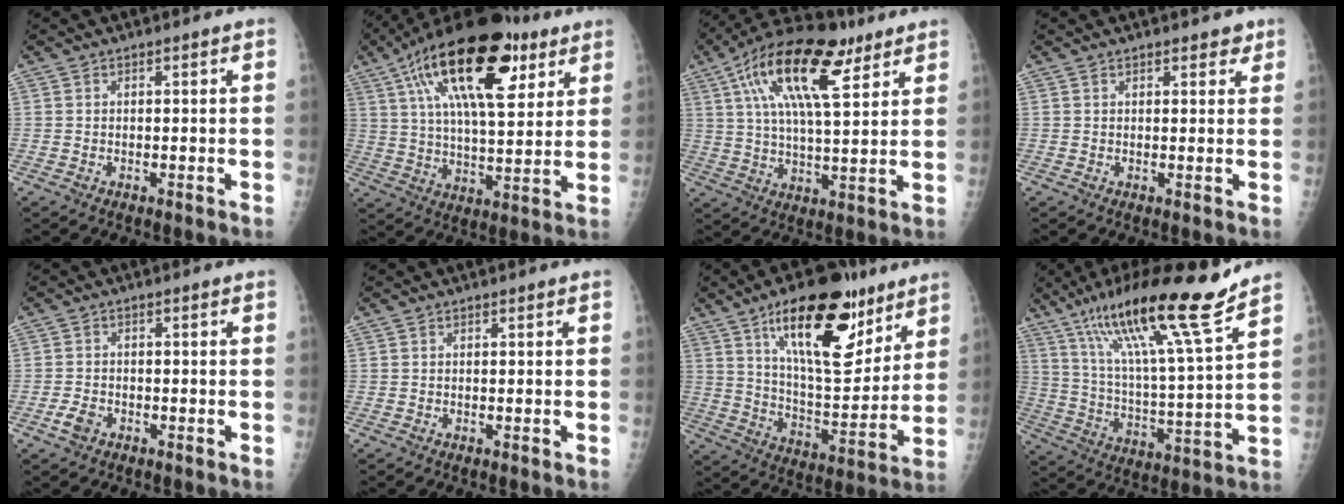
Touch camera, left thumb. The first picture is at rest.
{"total": 25.7, "force": [12.1, 10.7, 19.9], "torque": [-0.326, -0.009, 0.196]}
{"total": 19.9, "force": [9.4, 7.6, 15.8], "torque": [-0.273, -0.005, 0.159]}
{"total": 2.4, "force": [1.8, 1.2, 1.1], "torque": [0.005, -0.006, 0.017]}
{"total": 2.7, "force": [-1.6, 1.7, 1.3], "torque": [-0.024, 0.006, -0.026]}
{"total": 0.0}
{"total": 23.5, "force": [13.2, 9.4, 17.0], "torque": [-0.227, -0.059, 0.221]}
{"total": 21.2, "force": [15.0, 1.2, 15.0], "torque": [-0.240, -0.061, 0.260]}